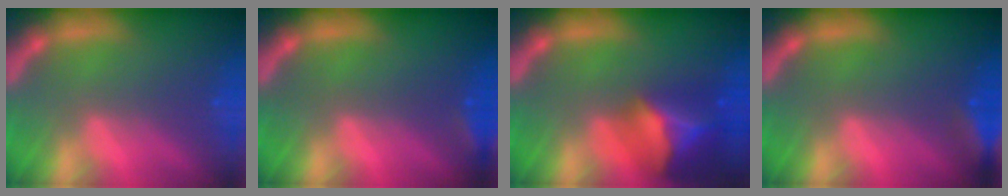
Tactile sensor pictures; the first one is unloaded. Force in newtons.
{"total": 1.9}
{"total": 8.4}
{"total": 4.0}